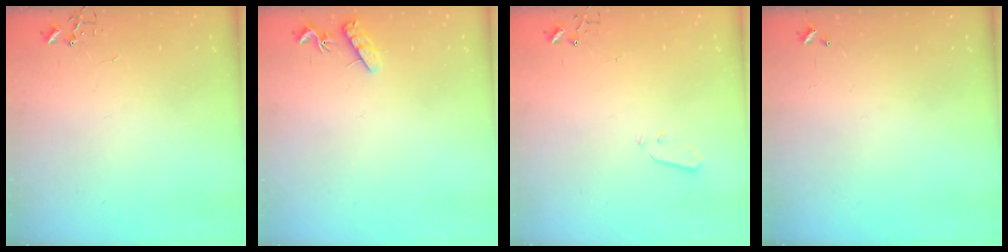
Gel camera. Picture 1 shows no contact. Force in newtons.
{"total": 8.1, "press": 8.1, "slide": 0.6}
{"total": 3.2, "press": 3.2, "slide": 0.1}
{"total": 0.0}